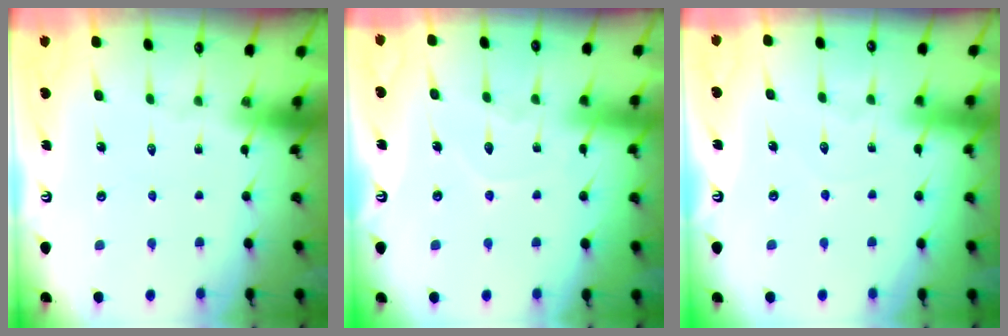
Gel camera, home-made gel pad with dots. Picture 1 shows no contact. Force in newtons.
{"total": 6.0, "press": 6.0, "slide": 0.6}
{"total": 3.0, "press": 3.0, "slide": 0.2}